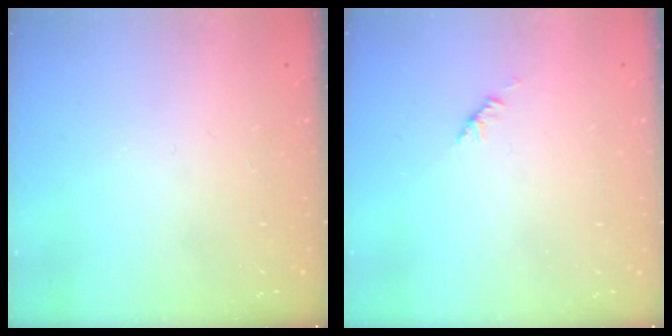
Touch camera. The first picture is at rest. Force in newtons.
{"total": 1.9, "press": 1.8, "slide": 0.6}